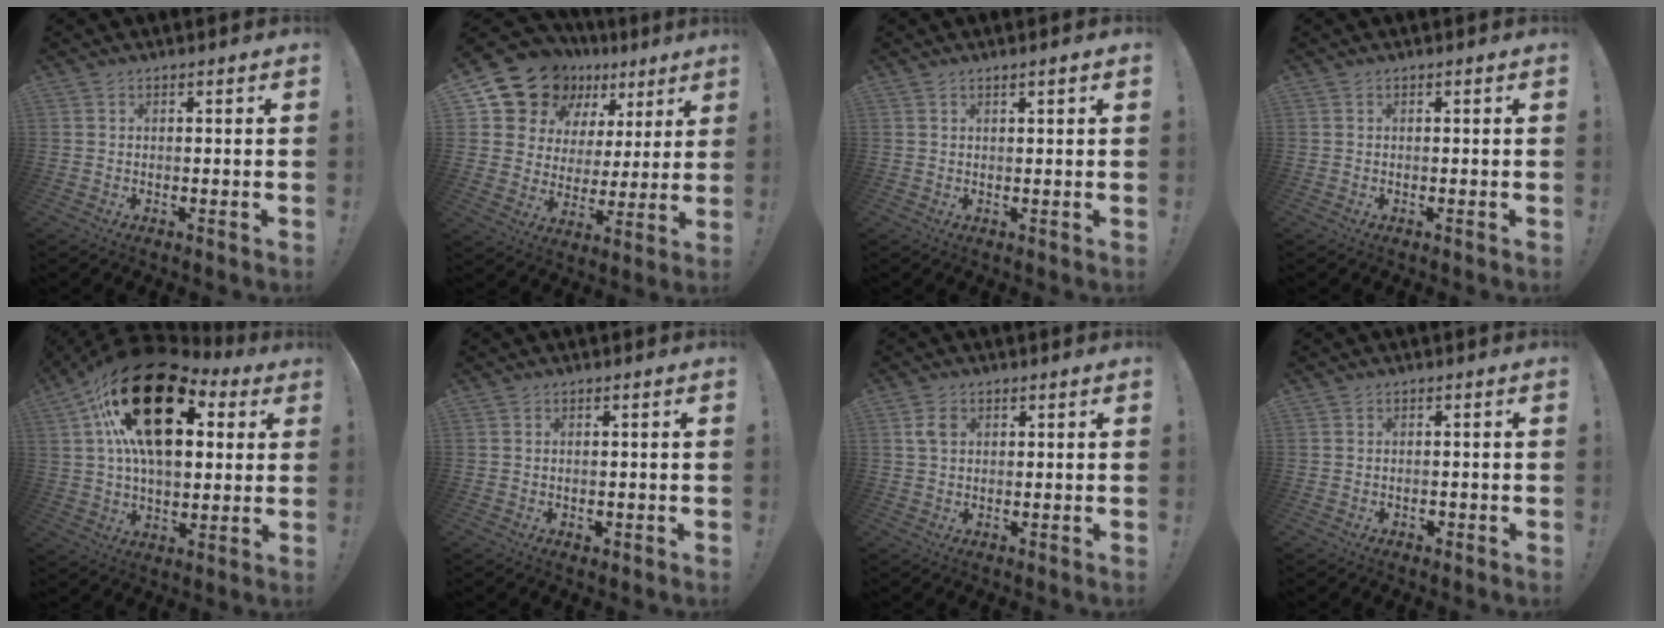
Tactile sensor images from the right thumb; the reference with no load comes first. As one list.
[{"total": 16.2, "force": [11.6, 9.9, 5.4], "torque": [-0.105, -0.075, 0.227]}, {"total": 1.2, "force": [0.7, -0.2, 0.9], "torque": [-0.012, -0.003, 0.011]}, {"total": 0.0}, {"total": 28.0, "force": [10.5, 14.9, 21.2], "torque": [-0.358, -0.055, 0.187]}, {"total": 1.0, "force": [-0.3, 0.8, 0.5], "torque": [-0.006, 0.002, -0.005]}, {"total": 4.0, "force": [1.3, 2.7, 2.6], "torque": [-0.037, 0.002, 0.024]}, {"total": 1.2, "force": [-0.7, 0.9, 0.3], "torque": [-0.009, 0.005, -0.011]}]